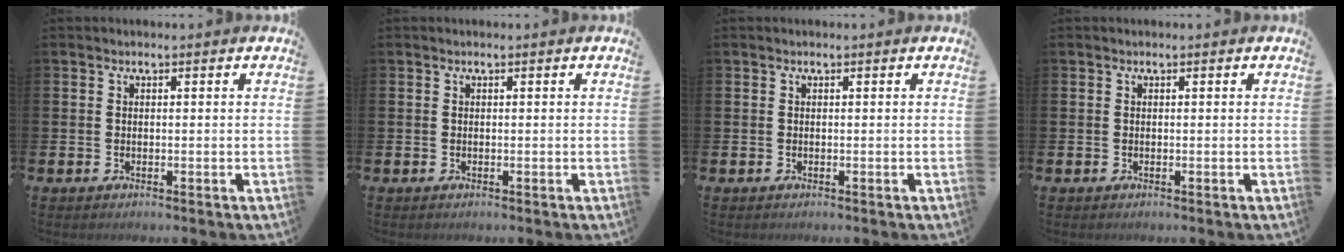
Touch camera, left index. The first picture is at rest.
{"total": 0.0}
{"total": 0.0}
{"total": 0.0}